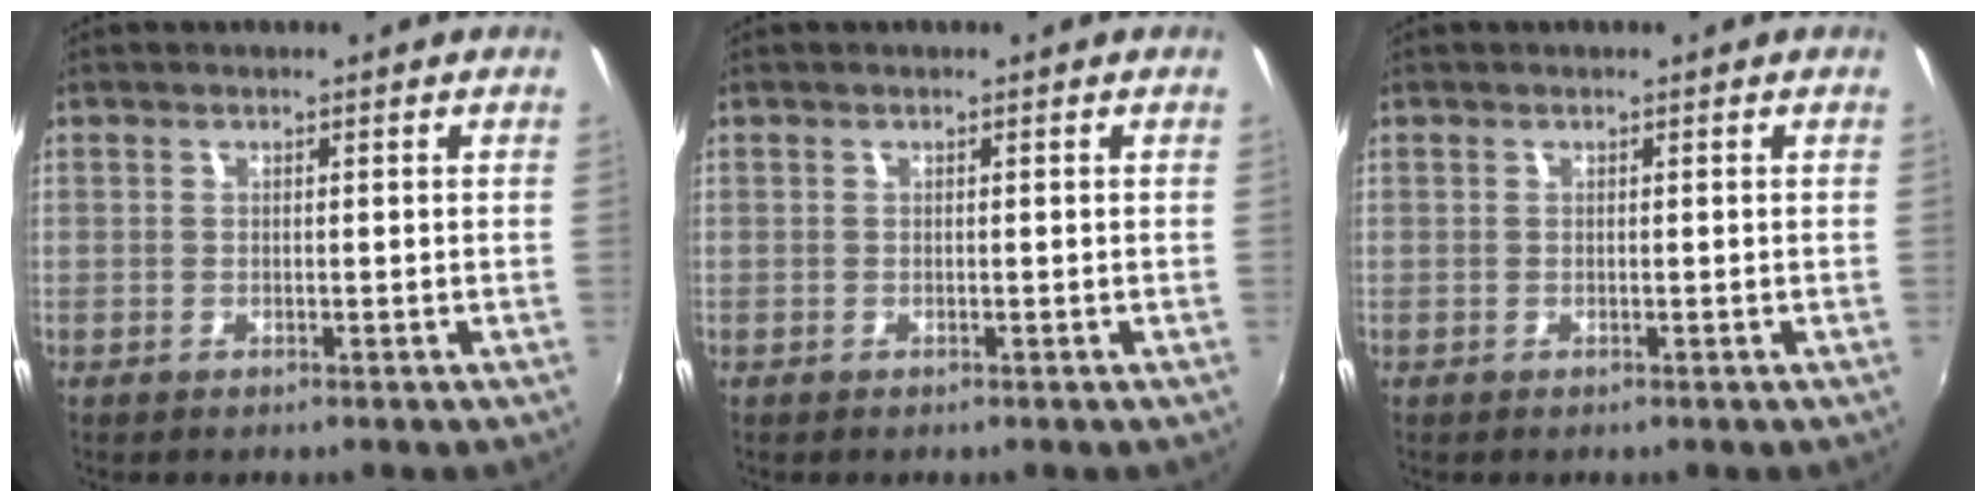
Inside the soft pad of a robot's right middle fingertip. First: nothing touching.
{"total": 0.0}
{"total": 0.0}